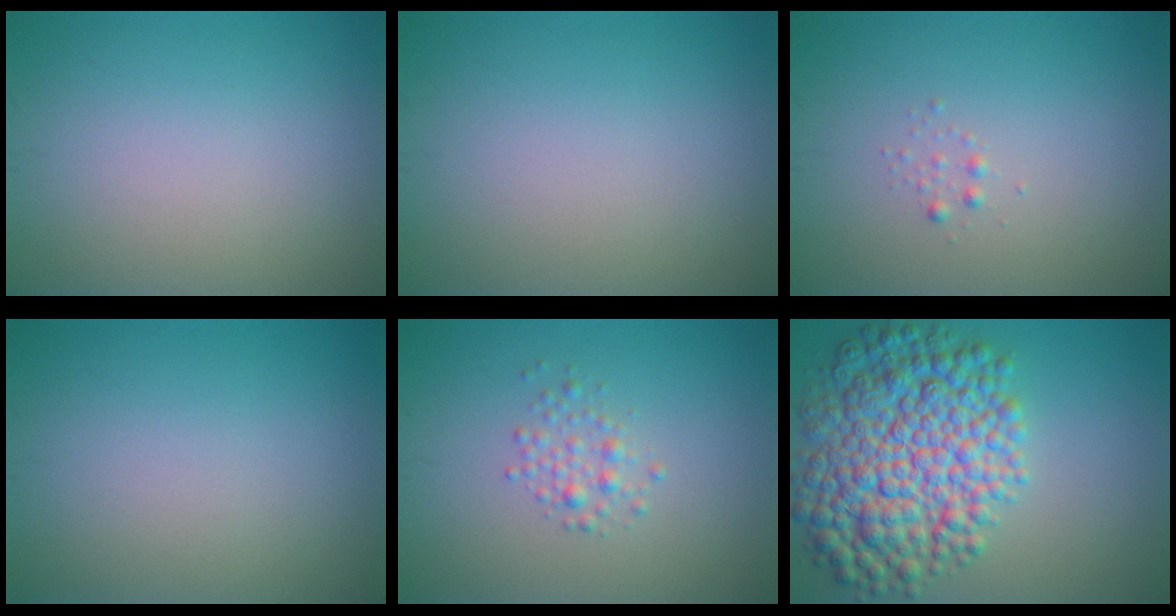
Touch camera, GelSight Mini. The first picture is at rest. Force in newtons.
{"total": 0.0}
{"total": 0.6, "press": 0.6, "slide": 0.0}
{"total": 0.0}
{"total": 1.6, "press": 1.6, "slide": 0.0}
{"total": 10.8, "press": 10.8, "slide": 0.1}